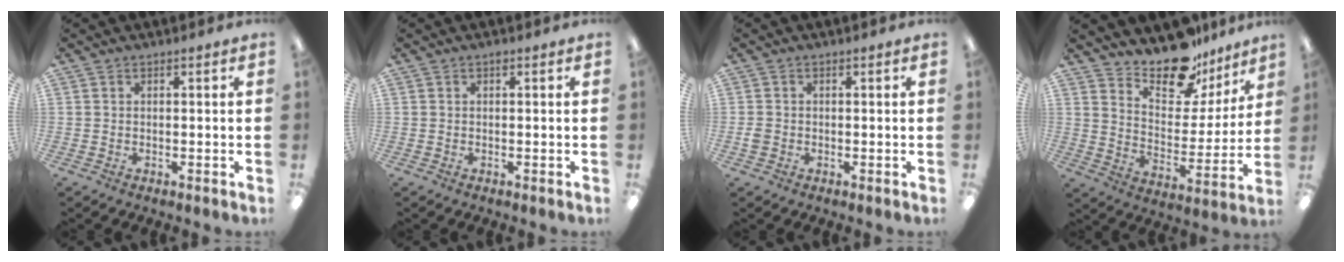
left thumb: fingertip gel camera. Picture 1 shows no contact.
{"total": 0.5, "force": [0.4, 0.2, 0.3], "torque": [-0.007, 0.003, 0.007]}
{"total": 1.7, "force": [-0.4, 1.5, 0.8], "torque": [-0.012, 0.004, -0.007]}
{"total": 15.8, "force": [13.4, 6.5, 5.1], "torque": [-0.088, -0.109, 0.239]}